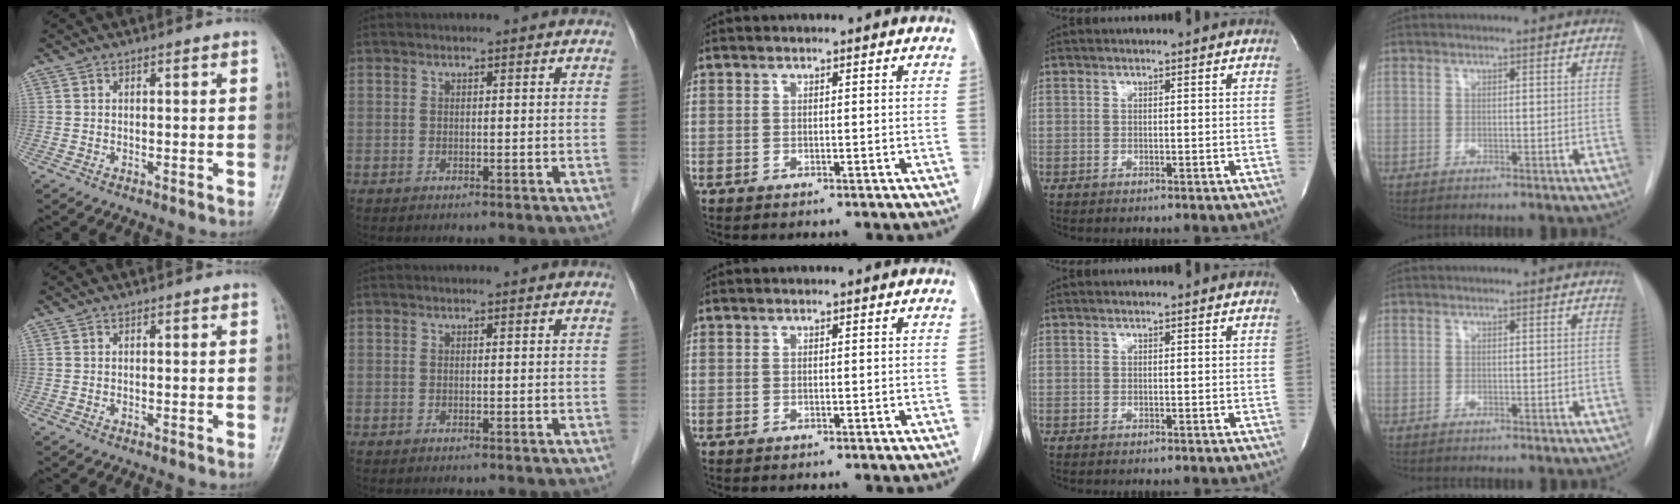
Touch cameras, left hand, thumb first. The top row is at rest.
{}